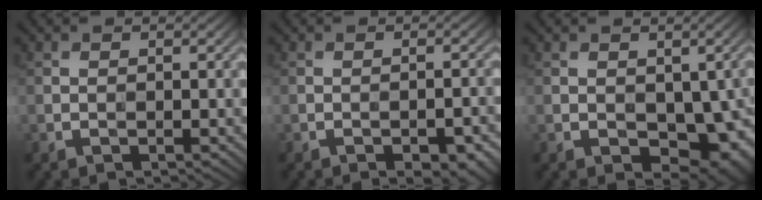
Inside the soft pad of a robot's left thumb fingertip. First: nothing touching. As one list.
[{"total": 4.5, "force": [-2.9, 1.3, 3.2], "torque": [-0.052, 0.007, -0.030]}, {"total": 8.4, "force": [-1.5, 5.2, 6.4], "torque": [-0.088, -0.027, -0.014]}]